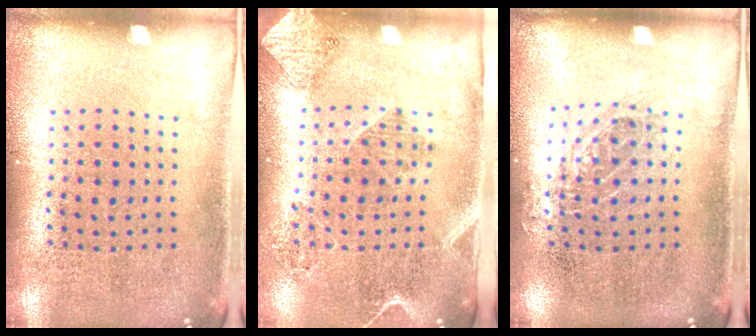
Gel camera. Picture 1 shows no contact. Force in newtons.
{"total": 1.9, "press": 1.7, "slide": 0.9}
{"total": 0.9, "press": 0.8, "slide": 0.2}